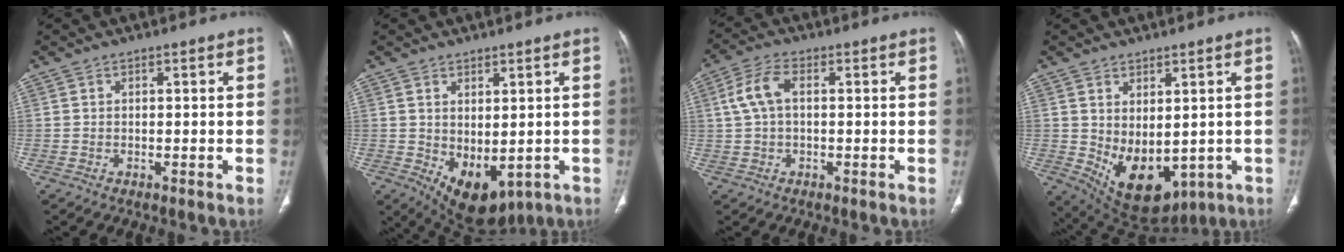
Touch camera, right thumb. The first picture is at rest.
{"total": 9.2, "force": [-1.4, 5.2, 7.5], "torque": [-0.097, -0.008, 0.008]}
{"total": 6.0, "force": [0.9, 3.2, 4.9], "torque": [-0.111, 0.020, 0.013]}
{"total": 12.0, "force": [-0.9, 7.1, 9.6], "torque": [-0.136, -0.015, 0.022]}